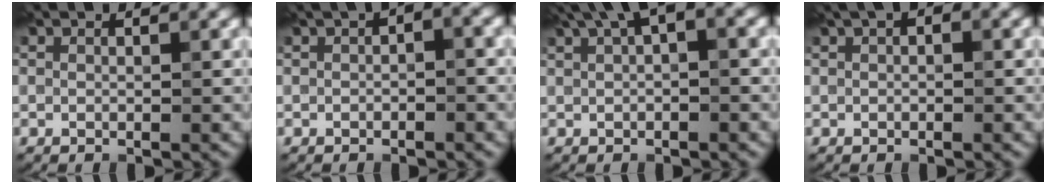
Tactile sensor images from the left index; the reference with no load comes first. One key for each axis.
{"total": 2.3, "fx": 0.3, "fy": 1.0, "fz": 2.1, "tx": -0.023, "ty": 0.014, "tz": 0.002}
{"total": 4.6, "fx": 2.4, "fy": 1.5, "fz": 3.7, "tx": -0.061, "ty": 0.020, "tz": 0.038}
{"total": 1.7, "fx": 0.7, "fy": 0.9, "fz": 1.3, "tx": -0.015, "ty": 0.010, "tz": 0.005}